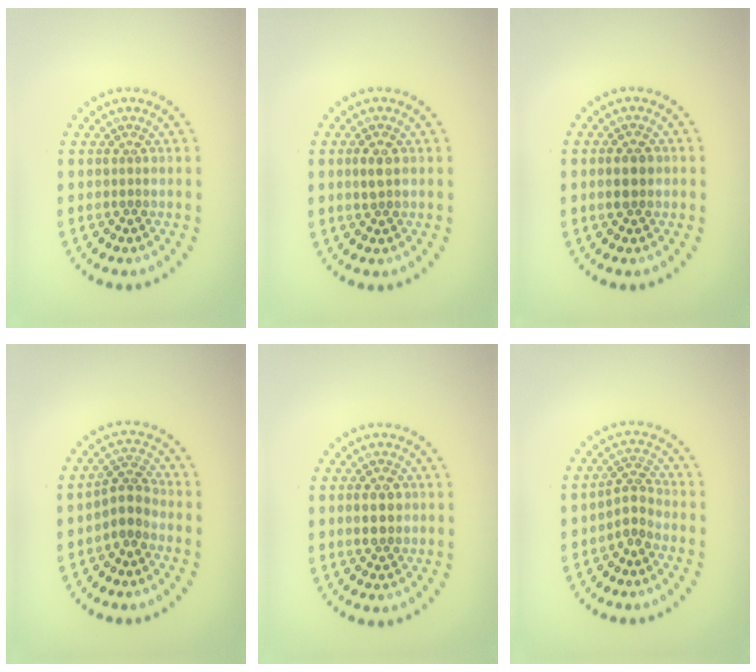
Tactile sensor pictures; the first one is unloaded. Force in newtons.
{"total": 1.4, "press": 1.4, "slide": 0.3}
{"total": 2.3, "press": 2.3, "slide": 0.0}
{"total": 2.4, "press": 1.9, "slide": 1.4}
{"total": 2.6, "press": 2.6, "slide": 0.1}
{"total": 2.1, "press": 1.5, "slide": 1.5}